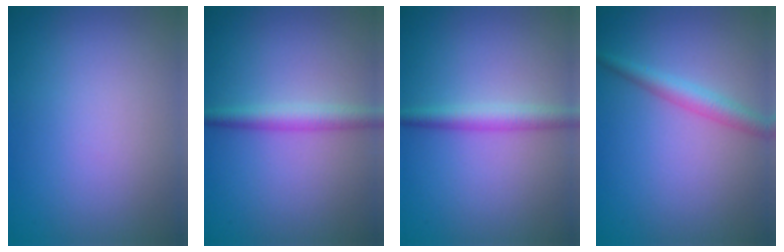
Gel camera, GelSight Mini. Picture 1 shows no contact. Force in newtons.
{"total": 2.5, "press": 2.5, "slide": 0.0}
{"total": 2.5, "press": 2.5, "slide": 0.0}
{"total": 2.5, "press": 2.5, "slide": 0.0}